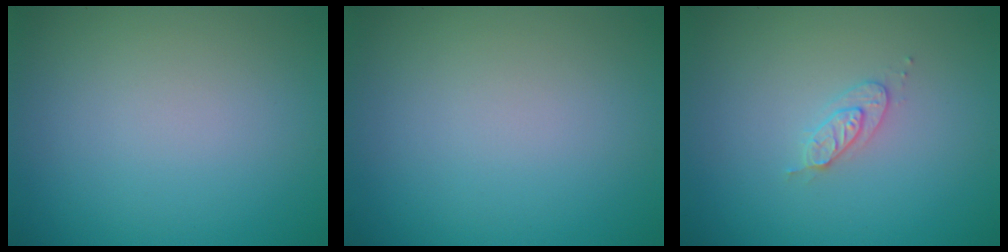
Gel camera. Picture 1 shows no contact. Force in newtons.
{"total": 0.0}
{"total": 1.7, "press": 1.6, "slide": 0.2}